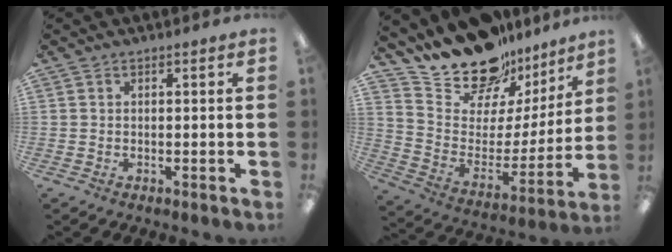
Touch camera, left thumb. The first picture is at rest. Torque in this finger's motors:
{"motor_torque": [0.83, 0.62, 1.37, -1.41, 0.13]}